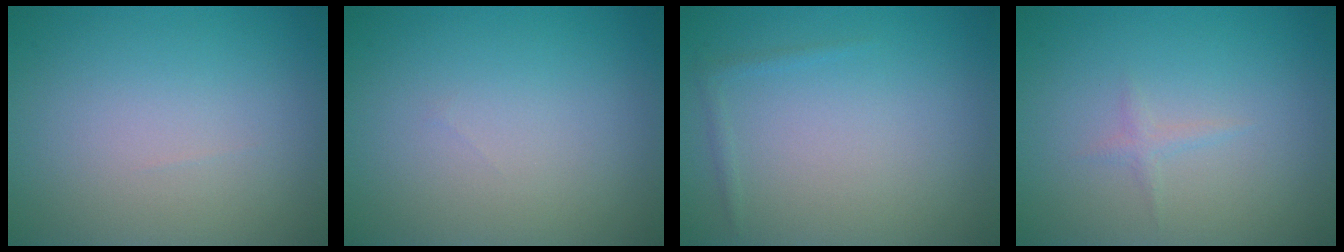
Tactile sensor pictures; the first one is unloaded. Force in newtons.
{"total": 0.0}
{"total": 0.6, "press": 0.6, "slide": 0.1}
{"total": 0.8, "press": 0.8, "slide": 0.1}